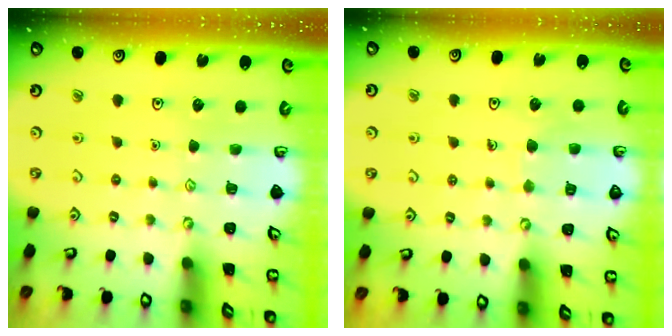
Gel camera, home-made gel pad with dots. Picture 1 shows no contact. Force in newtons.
{"total": 4.3, "press": 4.3, "slide": 0.3}